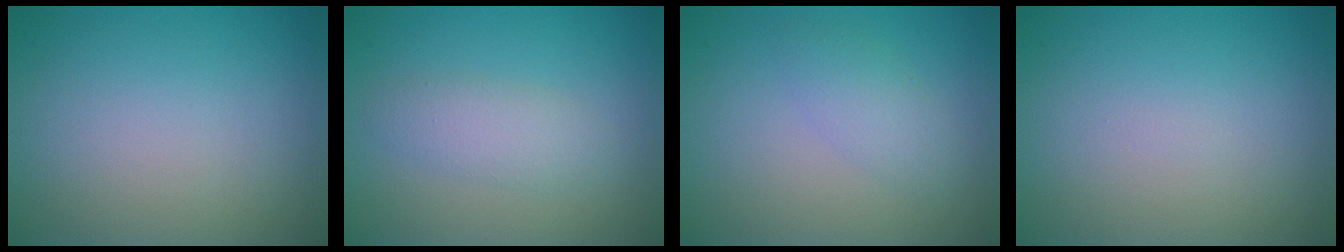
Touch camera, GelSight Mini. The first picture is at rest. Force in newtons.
{"total": 2.4, "press": 2.4, "slide": 0.1}
{"total": 2.0, "press": 2.0, "slide": 0.1}
{"total": 0.0}